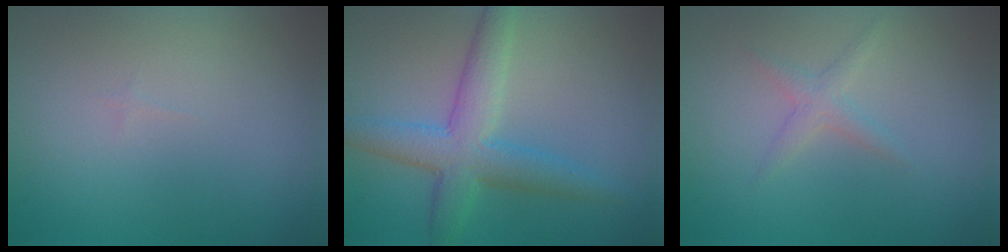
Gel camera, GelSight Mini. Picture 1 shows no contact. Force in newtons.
{"total": 5.1, "press": 5.1, "slide": 0.1}
{"total": 1.3, "press": 1.3, "slide": 0.1}